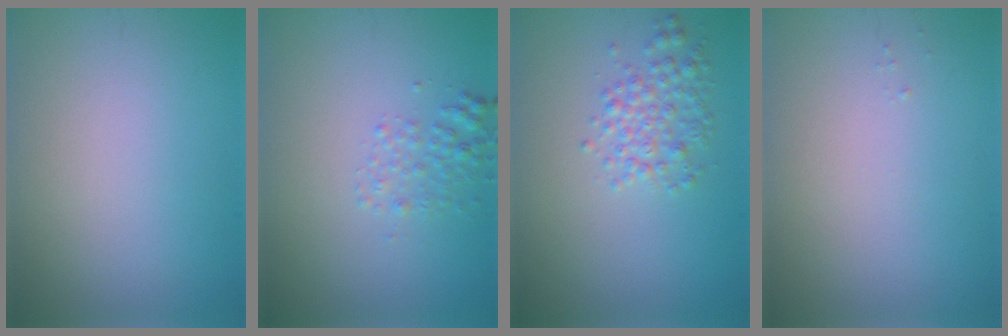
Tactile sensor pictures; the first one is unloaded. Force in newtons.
{"total": 1.7, "press": 1.7, "slide": 0.1}
{"total": 2.6, "press": 2.6, "slide": 0.0}
{"total": 0.0}